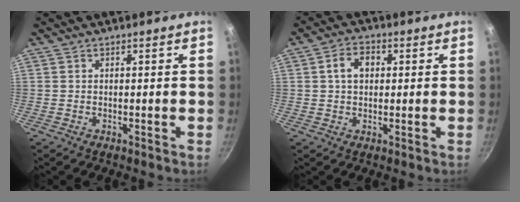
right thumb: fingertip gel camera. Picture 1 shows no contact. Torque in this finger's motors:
{"motor_torque": [-0.59, 0.72, 0.25, -0.08, 0.25]}